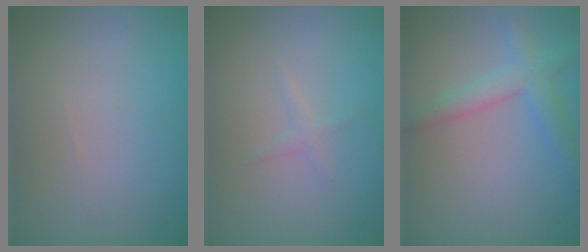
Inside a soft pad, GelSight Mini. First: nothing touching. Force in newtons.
{"total": 0.9, "press": 0.9, "slide": 0.0}
{"total": 3.2, "press": 3.2, "slide": 0.1}